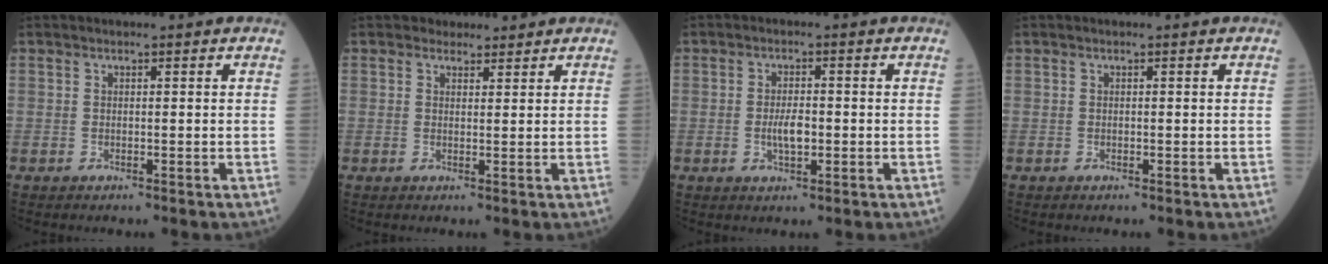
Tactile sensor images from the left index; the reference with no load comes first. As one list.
[{"total": 2.2, "force": [1.8, 1.2, 0.0], "torque": [0.002, 0.004, 0.025]}, {"total": 3.4, "force": [-0.6, 1.2, 3.1], "torque": [-0.062, 0.000, -0.010]}, {"total": 0.0}]